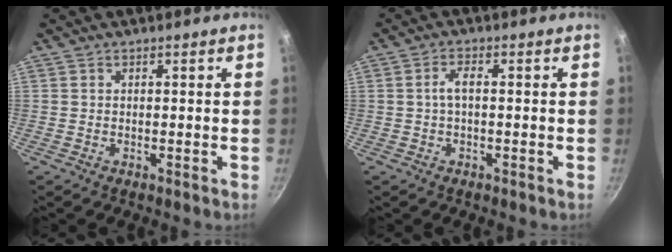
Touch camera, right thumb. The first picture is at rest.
{"total": 2.5, "force": [-0.1, 0.9, 2.3], "torque": [-0.052, 0.011, -0.004]}